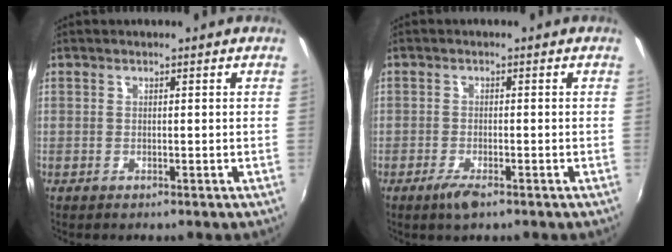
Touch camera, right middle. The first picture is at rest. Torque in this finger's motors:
{"motor_torque": [0.65, -0.60, 0.22, 0.09]}